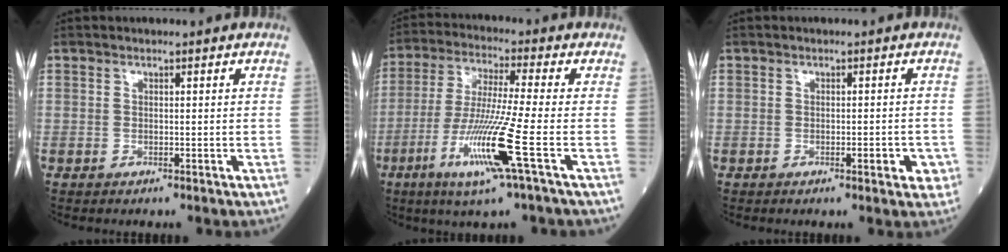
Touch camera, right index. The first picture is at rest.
{"total": 12.4, "force": [-4.8, -1.4, 11.4], "torque": [-0.229, -0.028, -0.095]}
{"total": 2.6, "force": [-1.0, 0.8, 2.3], "torque": [-0.026, -0.001, -0.011]}